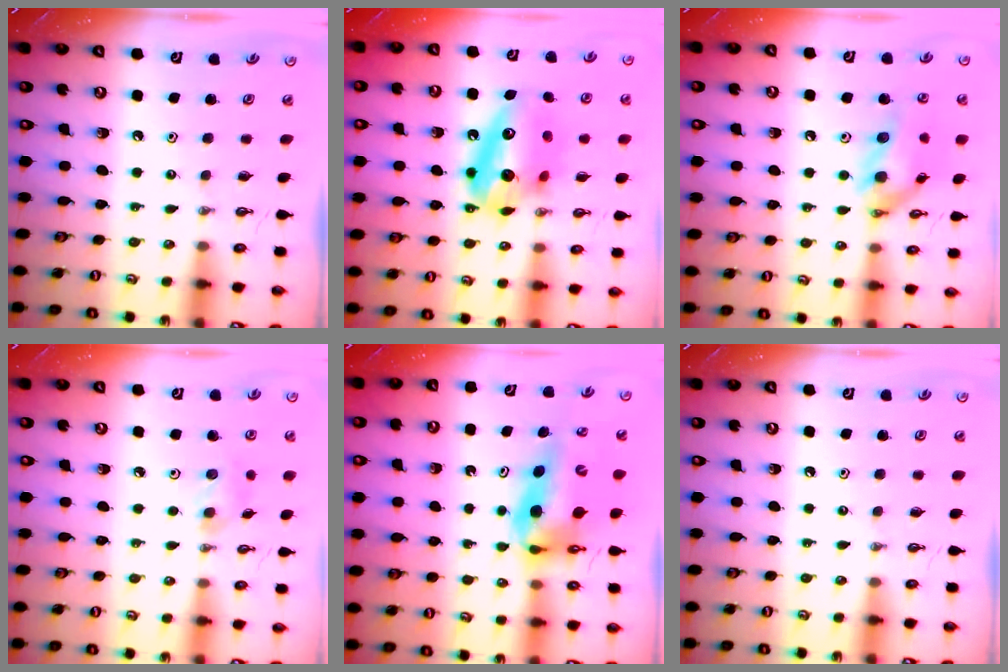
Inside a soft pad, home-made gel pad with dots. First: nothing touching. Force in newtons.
{"total": 14.7, "press": 14.6, "slide": 1.6}
{"total": 14.0, "press": 13.8, "slide": 1.9}
{"total": 5.4, "press": 5.2, "slide": 1.6}
{"total": 12.0, "press": 11.6, "slide": 3.0}
{"total": 0.0}